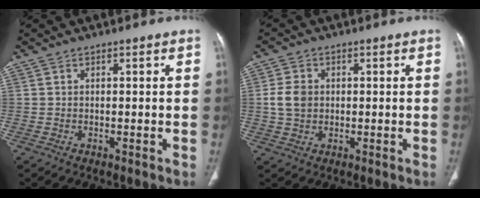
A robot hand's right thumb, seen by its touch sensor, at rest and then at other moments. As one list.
[{"total": 4.9, "force": [0.4, 3.9, 3.0], "torque": [-0.053, 0.004, 0.009]}]